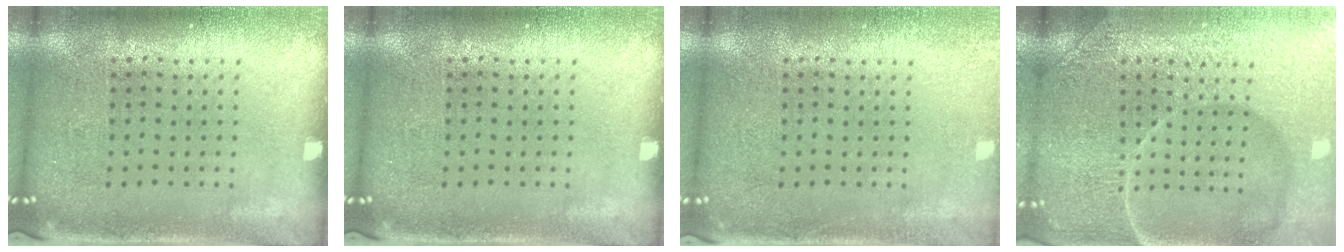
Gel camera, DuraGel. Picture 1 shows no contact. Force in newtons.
{"total": 0.0}
{"total": 1.4, "press": 1.4, "slide": 0.2}
{"total": 7.5, "press": 7.4, "slide": 1.0}